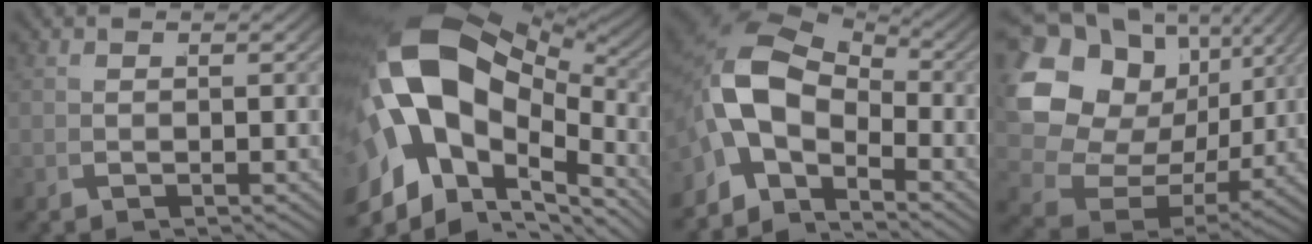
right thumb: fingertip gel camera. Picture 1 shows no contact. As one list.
[{"total": 20.2, "force": [-0.1, 13.3, 15.2], "torque": [-0.308, -0.051, 0.024]}, {"total": 11.9, "force": [0.0, 8.1, 8.7], "torque": [-0.180, -0.023, 0.003]}, {"total": 16.3, "force": [3.0, 12.1, 10.5], "torque": [-0.219, -0.021, 0.055]}]